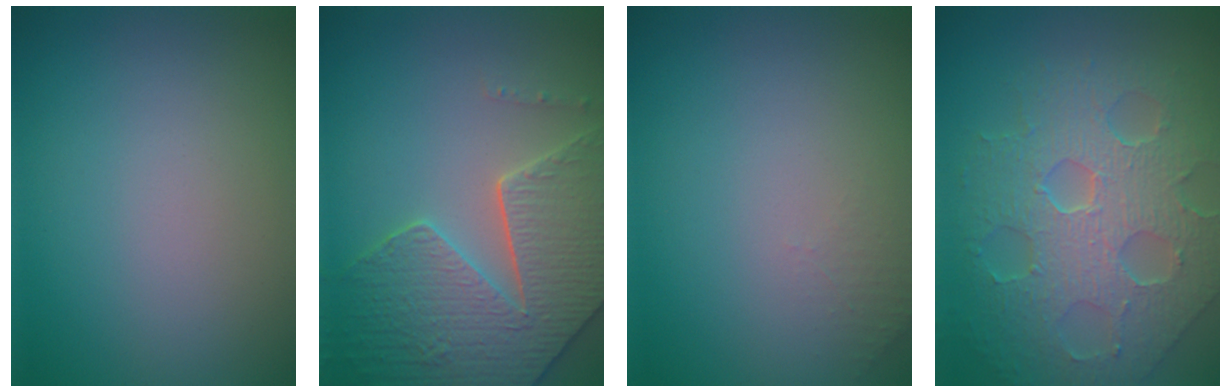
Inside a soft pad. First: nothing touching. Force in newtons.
{"total": 7.1, "press": 5.9, "slide": 4.0}
{"total": 1.0, "press": 0.9, "slide": 0.3}
{"total": 8.8, "press": 6.1, "slide": 6.4}